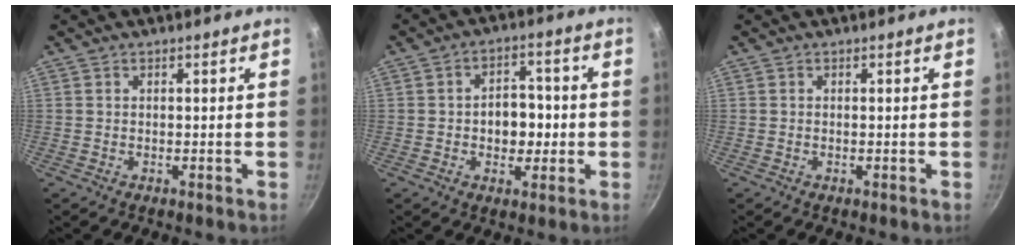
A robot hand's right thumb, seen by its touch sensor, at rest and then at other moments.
{"total": 7.7, "force": [-0.6, 5.5, 5.4], "torque": [-0.042, 0.010, -0.013]}
{"total": 0.0}